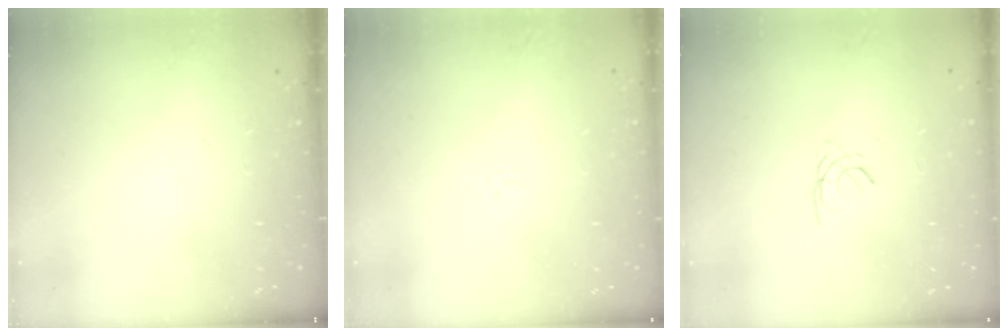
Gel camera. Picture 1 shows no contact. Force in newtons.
{"total": 0.7, "press": 0.5, "slide": 0.4}
{"total": 1.6, "press": 1.6, "slide": 0.2}